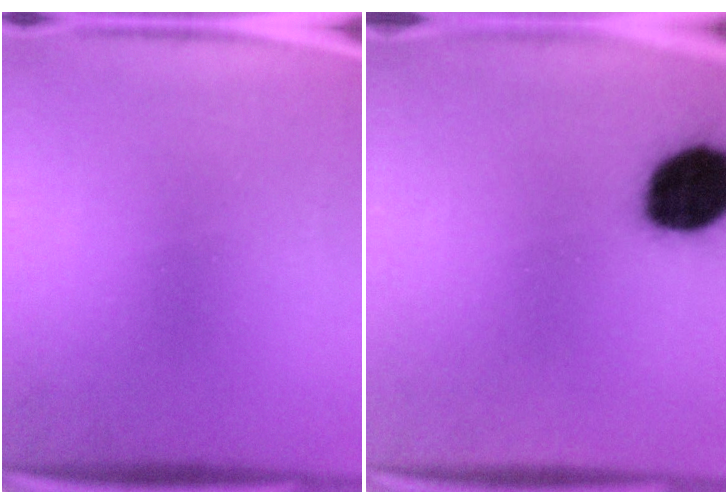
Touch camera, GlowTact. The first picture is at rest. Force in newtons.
{"total": 15.8}